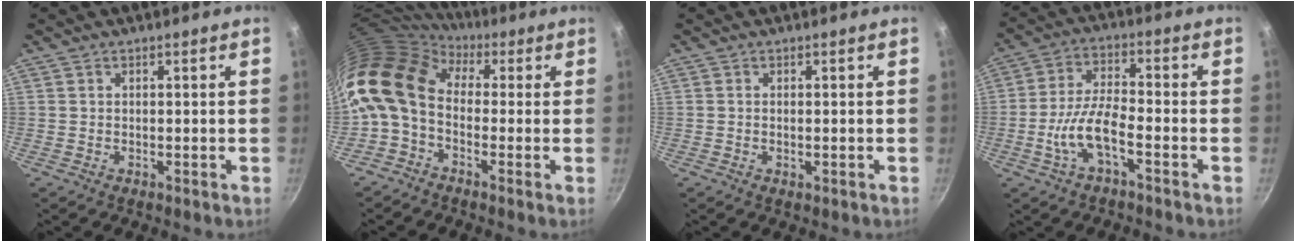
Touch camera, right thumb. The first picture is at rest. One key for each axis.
{"total": 13.6, "fx": 1.1, "fy": 9.7, "fz": 9.5, "tx": -0.178, "ty": 0.024, "tz": -0.004}
{"total": 0.6, "fx": -0.1, "fy": 0.2, "fz": 0.6, "tx": -0.010, "ty": -0.001, "tz": -0.002}
{"total": 8.9, "fx": -3.8, "fy": 3.0, "fz": 7.5, "tx": -0.155, "ty": 0.029, "tz": -0.080}